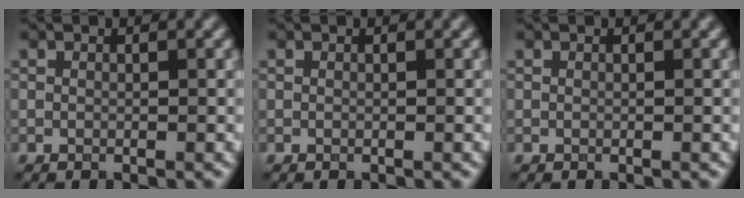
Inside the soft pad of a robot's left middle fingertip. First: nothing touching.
{"total": 0.0}
{"total": 0.0}